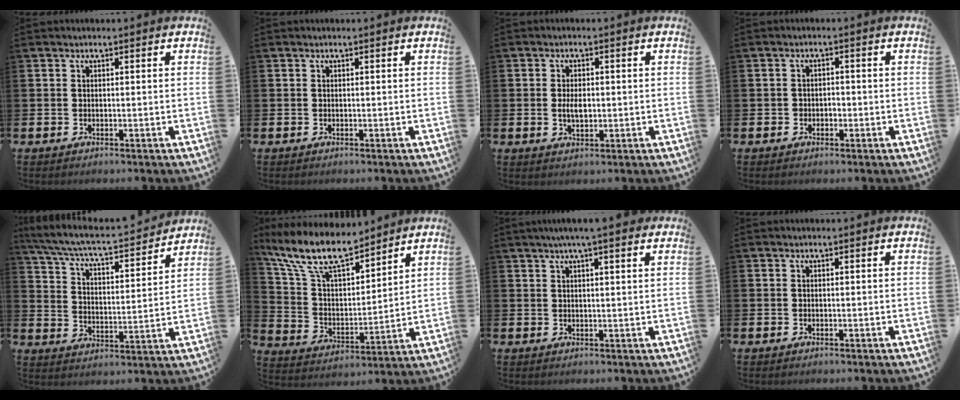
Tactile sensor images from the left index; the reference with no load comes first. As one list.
[{"total": 0.0}, {"total": 2.8, "force": [0.0, 1.6, 2.3], "torque": [-0.030, -0.001, -0.006]}, {"total": 1.4, "force": [-0.5, 1.2, 0.5], "torque": [-0.003, 0.000, -0.014]}, {"total": 6.5, "force": [6.0, 0.9, 2.3], "torque": [-0.078, -0.048, 0.098]}, {"total": 11.3, "force": [9.7, 2.8, 5.1], "torque": [-0.146, -0.048, 0.174]}, {"total": 3.6, "force": [3.0, -0.2, 2.0], "torque": [-0.038, -0.007, 0.050]}, {"total": 0.0}]